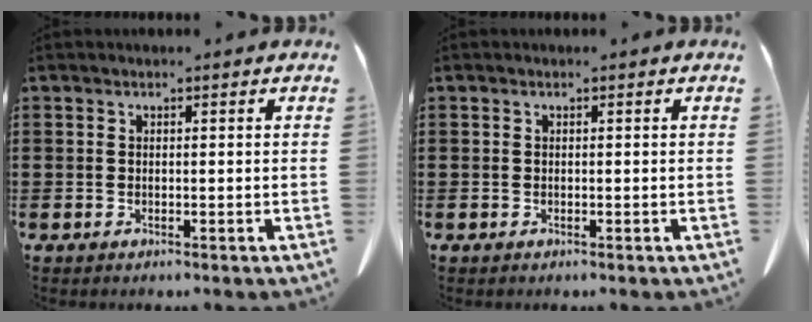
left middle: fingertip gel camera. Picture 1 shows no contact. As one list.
[{"total": 0.0}]